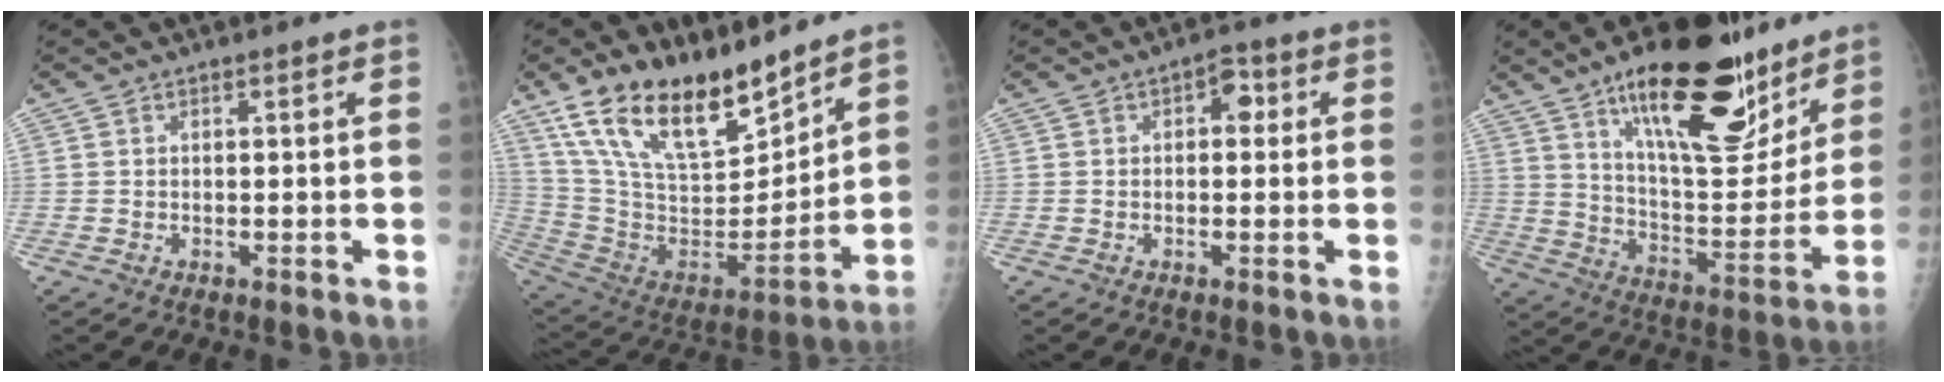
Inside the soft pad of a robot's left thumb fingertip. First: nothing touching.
{"total": 22.6, "force": [16.8, 8.5, 12.5], "torque": [-0.188, -0.082, 0.312]}
{"total": 3.4, "force": [0.7, 2.2, 2.5], "torque": [-0.014, 0.006, 0.002]}
{"total": 25.0, "force": [15.8, 9.1, 17.1], "torque": [-0.213, -0.072, 0.252]}